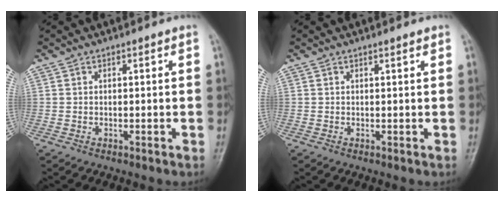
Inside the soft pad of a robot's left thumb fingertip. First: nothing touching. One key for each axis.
{"total": 0.7, "fx": 0.5, "fy": 0.1, "fz": 0.4, "tx": -0.007, "ty": -0.003, "tz": 0.007}